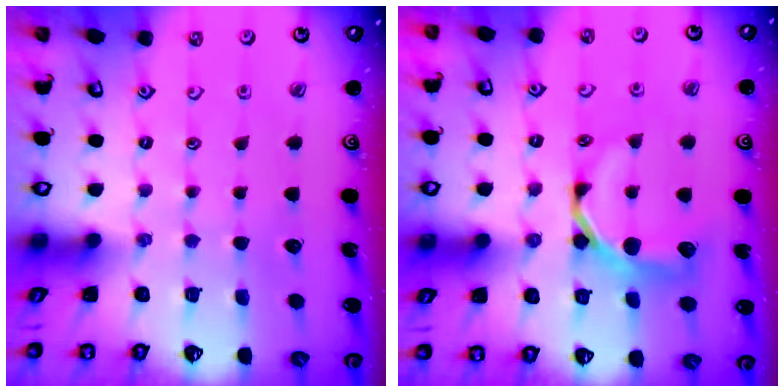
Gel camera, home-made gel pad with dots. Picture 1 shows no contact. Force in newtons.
{"total": 9.2, "press": 9.1, "slide": 0.9}